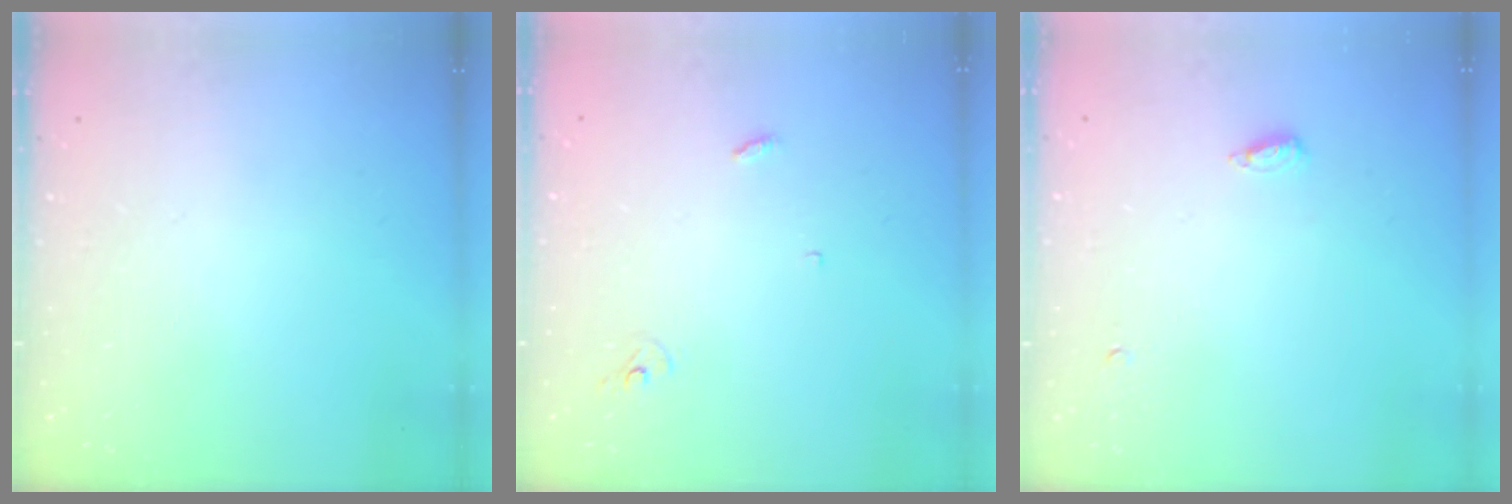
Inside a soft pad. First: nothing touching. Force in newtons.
{"total": 2.9, "press": 2.9, "slide": 0.2}
{"total": 8.9, "press": 6.0, "slide": 6.5}